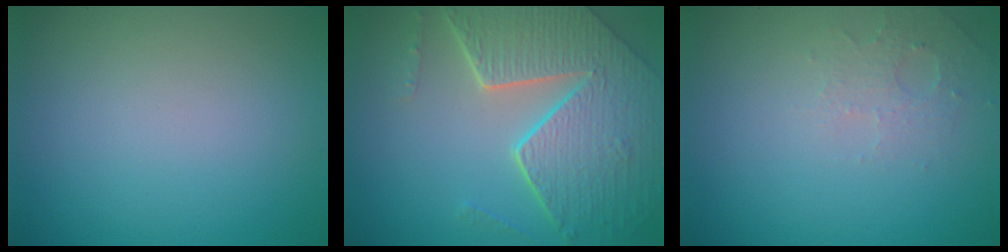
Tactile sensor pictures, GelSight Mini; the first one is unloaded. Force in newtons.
{"total": 8.4, "press": 6.0, "slide": 5.9}
{"total": 1.8, "press": 1.7, "slide": 0.4}